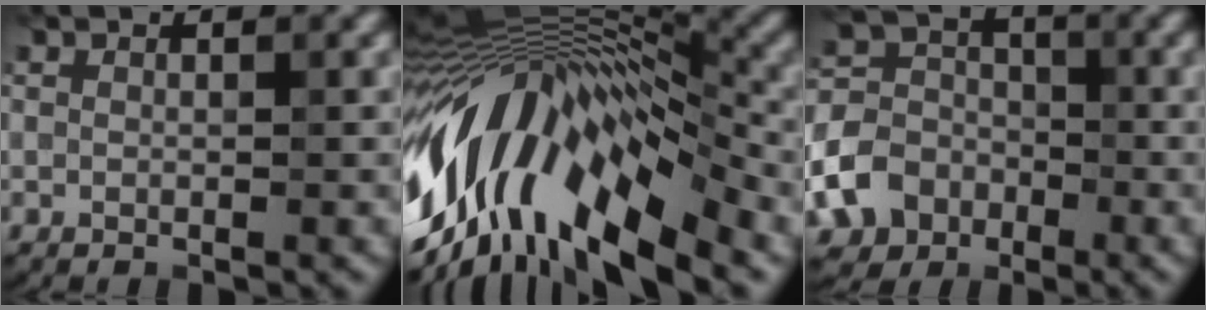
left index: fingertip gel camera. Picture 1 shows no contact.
{"total": 13.2, "force": [-7.0, 5.1, 9.9], "torque": [-0.214, 0.007, -0.089]}
{"total": 7.2, "force": [-5.6, 4.5, 1.0], "torque": [-0.041, -0.025, -0.072]}